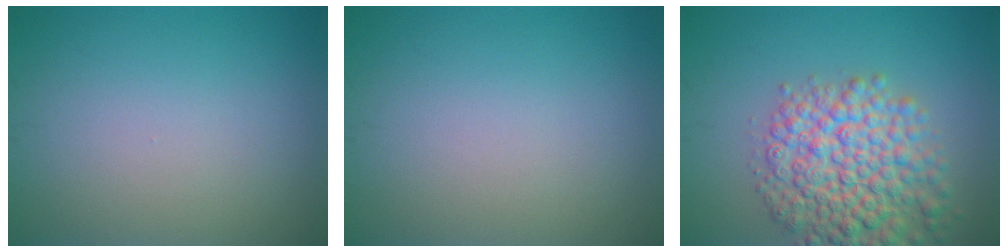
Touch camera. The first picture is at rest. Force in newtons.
{"total": 0.0}
{"total": 8.1, "press": 8.1, "slide": 0.3}